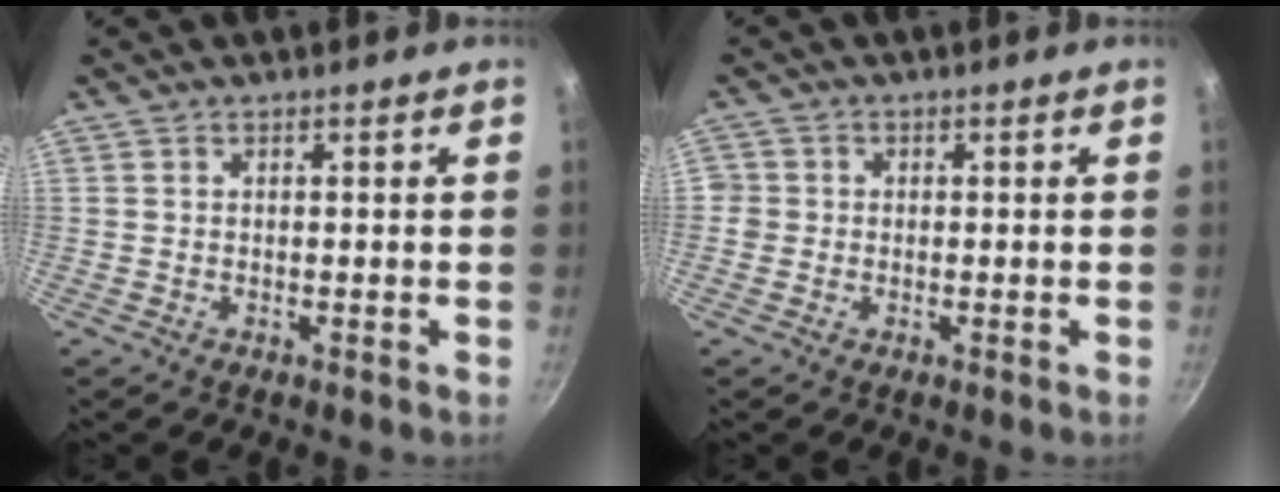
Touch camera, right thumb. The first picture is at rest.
{"total": 2.5, "force": [-0.2, 2.4, 0.4], "torque": [0.012, 0.008, -0.005]}